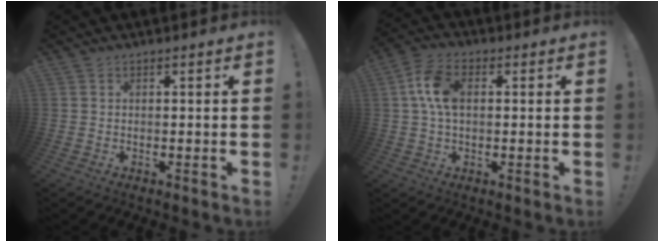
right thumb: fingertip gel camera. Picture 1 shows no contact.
{"total": 10.4, "force": [1.5, 6.6, 7.9], "torque": [-0.154, 0.008, 0.030]}